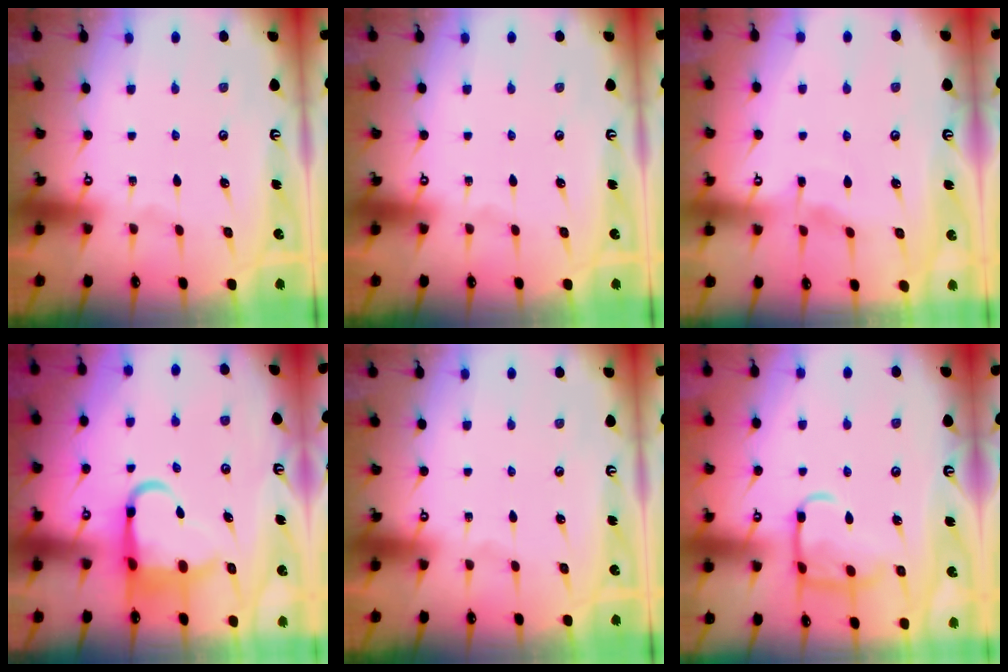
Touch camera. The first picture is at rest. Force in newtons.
{"total": 0.0}
{"total": 2.9, "press": 2.9, "slide": 0.5}
{"total": 9.8, "press": 9.6, "slide": 2.1}
{"total": 0.0}
{"total": 11.6, "press": 11.5, "slide": 0.5}